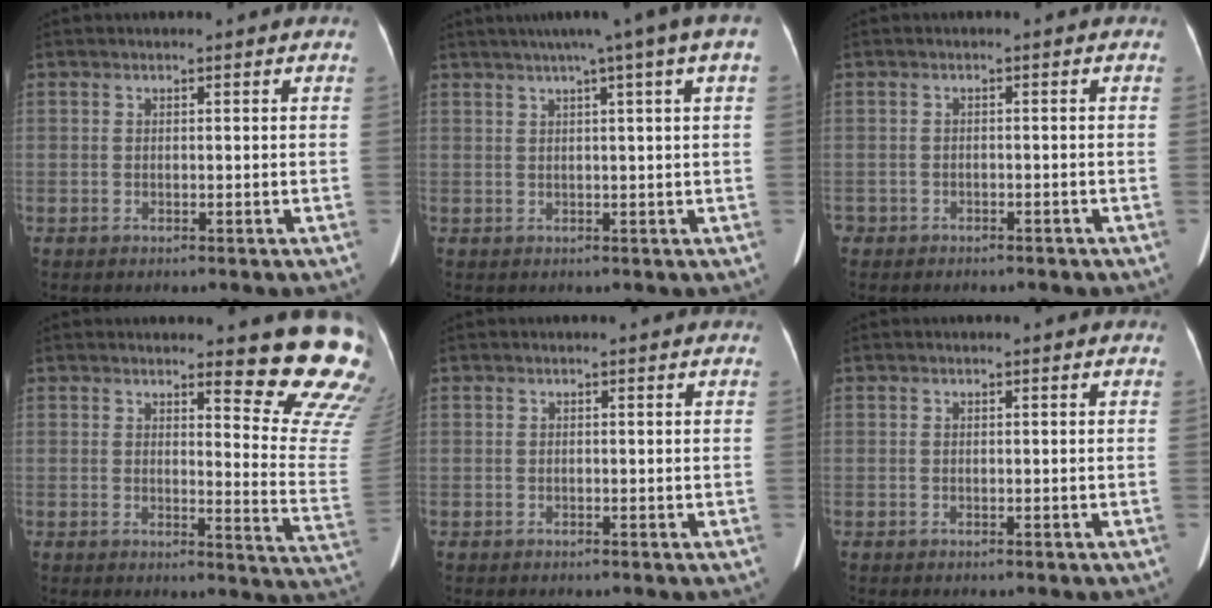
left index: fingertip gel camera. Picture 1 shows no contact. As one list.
[{"total": 9.7, "force": [5.6, -0.2, 7.9], "torque": [-0.113, 0.037, 0.065]}, {"total": 3.2, "force": [-2.6, 1.6, 0.8], "torque": [-0.015, 0.001, -0.032]}, {"total": 13.2, "force": [12.2, 0.3, 5.0], "torque": [-0.037, -0.127, 0.113]}, {"total": 0.0}, {"total": 0.0}]